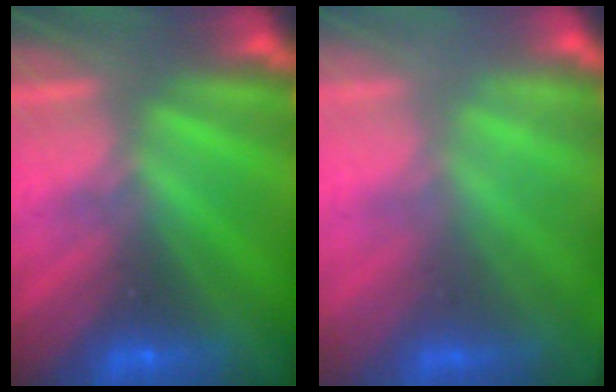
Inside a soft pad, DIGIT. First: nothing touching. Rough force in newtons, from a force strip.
{"total": 2.0}